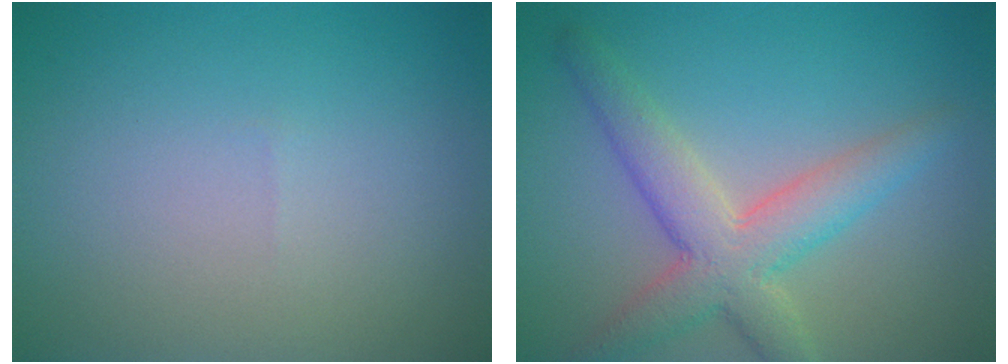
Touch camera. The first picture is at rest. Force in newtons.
{"total": 5.4, "press": 5.4, "slide": 0.4}